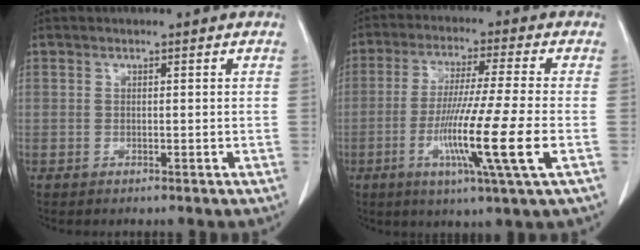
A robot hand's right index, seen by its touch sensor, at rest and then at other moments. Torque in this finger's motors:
{"motor_torque": [1.84, -0.30, 1.05, 0.21]}